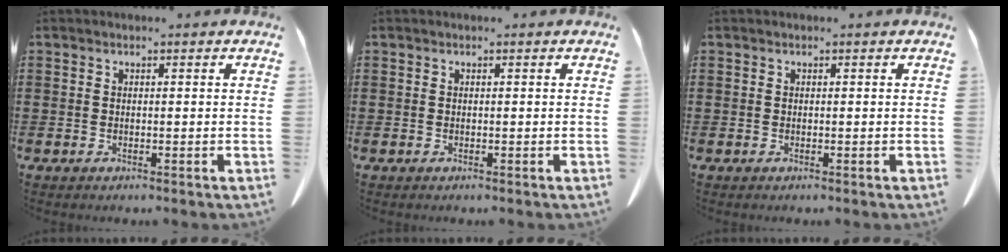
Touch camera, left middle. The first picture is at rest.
{"total": 0.0}
{"total": 0.0}